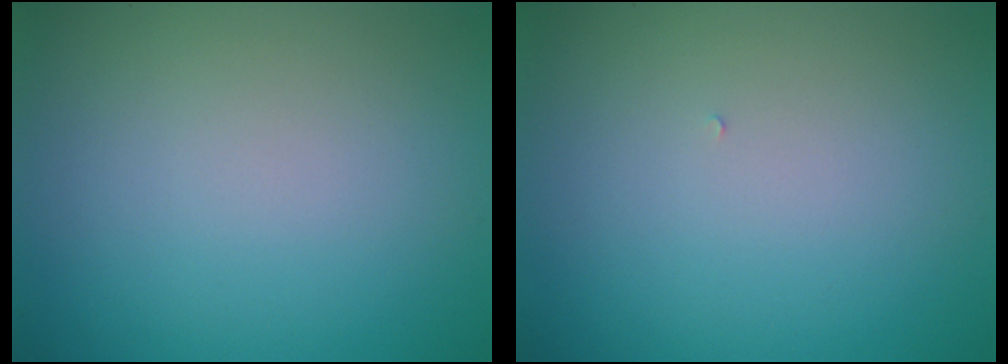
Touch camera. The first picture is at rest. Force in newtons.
{"total": 0.0}